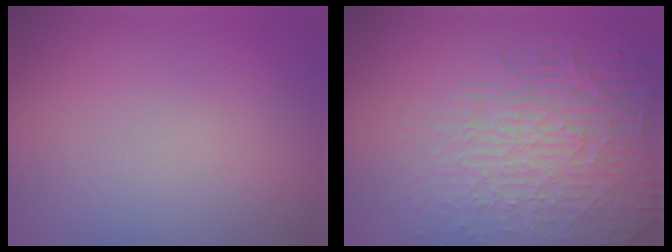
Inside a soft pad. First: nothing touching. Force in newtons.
{"total": 4.9, "press": 4.4, "slide": 2.1}